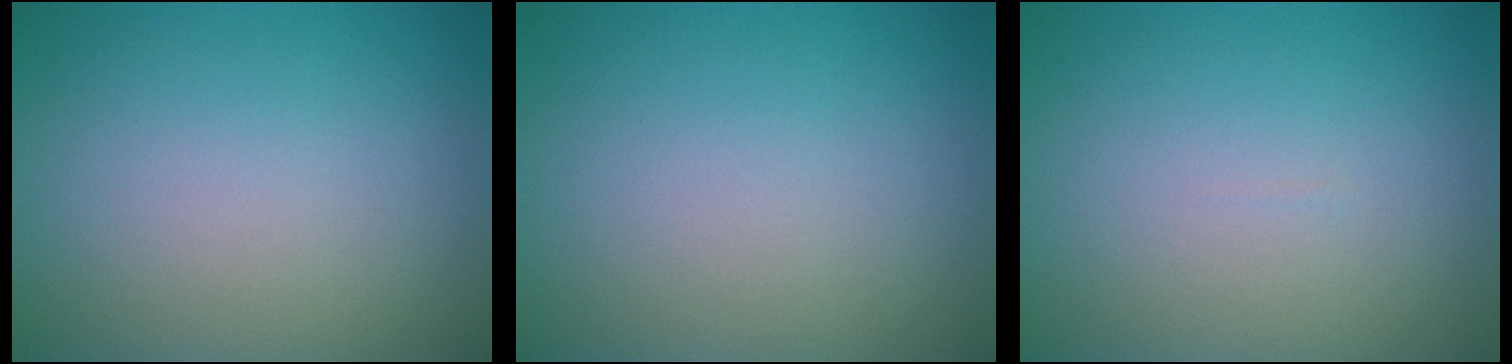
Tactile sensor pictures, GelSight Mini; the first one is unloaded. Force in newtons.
{"total": 0.0}
{"total": 0.0}